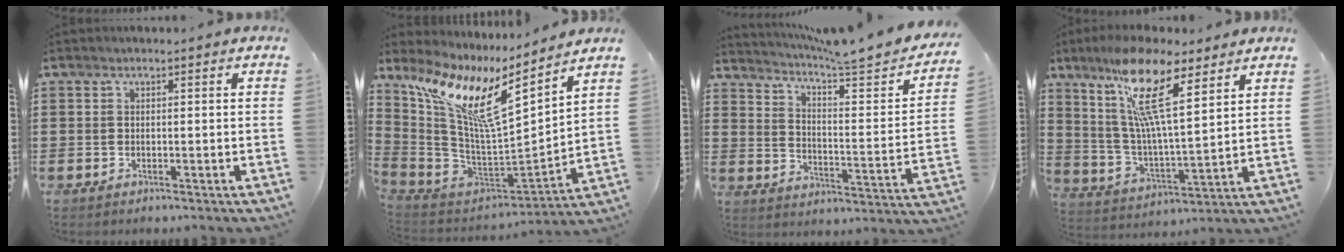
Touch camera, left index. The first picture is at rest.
{"total": 11.1, "force": [7.1, 1.8, 8.3], "torque": [-0.190, -0.051, 0.117]}
{"total": 5.8, "force": [5.0, -0.4, 2.8], "torque": [-0.063, -0.046, 0.075]}
{"total": 13.6, "force": [9.0, 2.7, 9.8], "torque": [-0.213, -0.029, 0.152]}